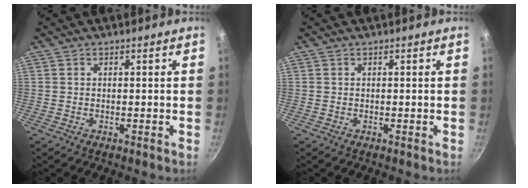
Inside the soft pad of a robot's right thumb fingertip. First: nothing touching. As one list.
[{"total": 0.0}]